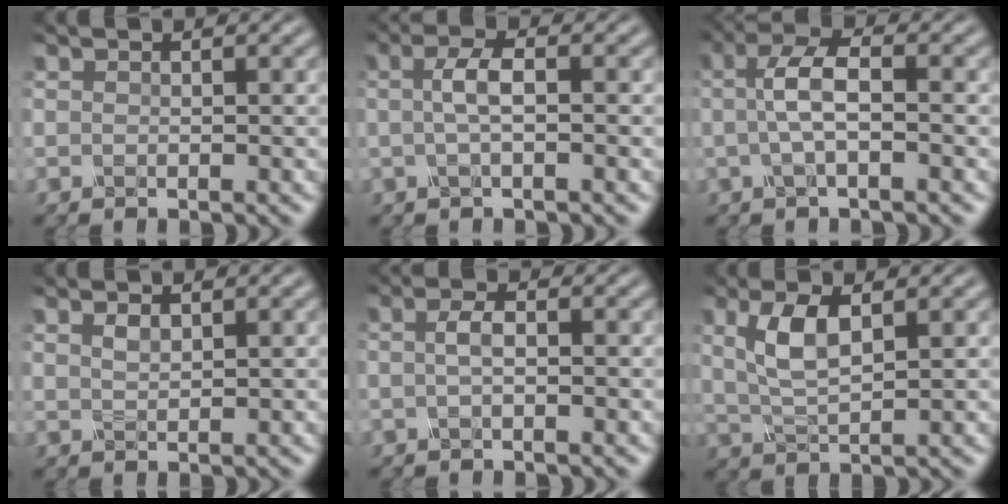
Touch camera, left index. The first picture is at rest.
{"total": 2.2, "force": [0.1, 0.4, 2.1], "torque": [-0.045, 0.009, -0.001]}
{"total": 3.3, "force": [0.1, 0.9, 3.2], "torque": [-0.067, 0.009, -0.003]}
{"total": 1.1, "force": [0.8, 0.3, 0.6], "torque": [-0.019, 0.005, 0.020]}
{"total": 1.4, "force": [0.0, 0.3, 1.3], "torque": [-0.031, 0.006, -0.001]}
{"total": 3.9, "force": [1.5, 1.2, 3.4], "torque": [-0.078, 0.004, 0.031]}